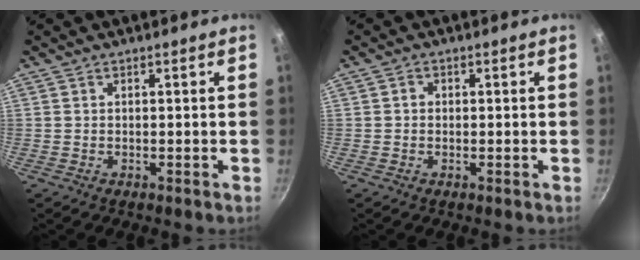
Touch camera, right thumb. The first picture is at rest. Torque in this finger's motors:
{"motor_torque": [-0.33, -0.15, -0.02, -0.07, 0.00]}